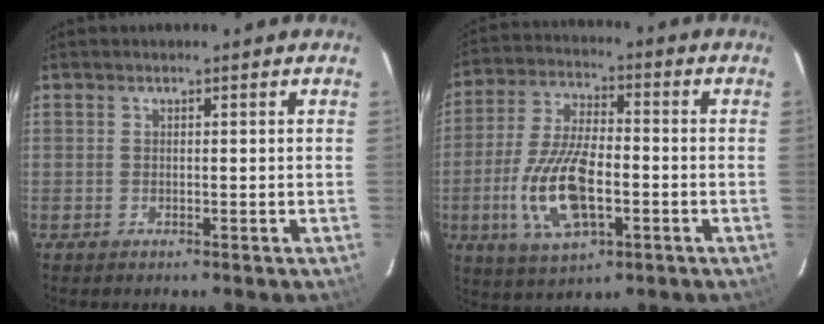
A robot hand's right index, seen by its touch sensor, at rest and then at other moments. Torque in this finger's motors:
{"motor_torque": [1.80, -0.34, 0.49, 0.14]}